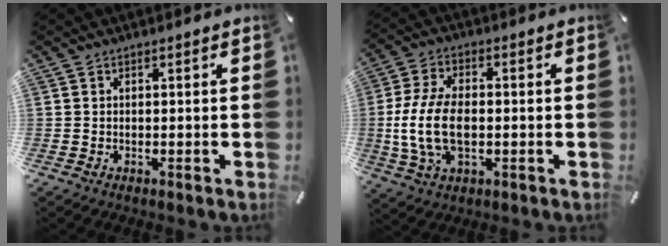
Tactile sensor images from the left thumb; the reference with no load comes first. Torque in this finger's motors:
{"motor_torque": [1.64, 1.77, 1.41, 0.22, 0.16]}